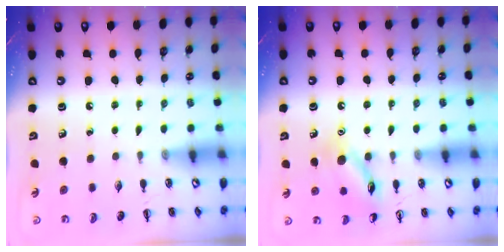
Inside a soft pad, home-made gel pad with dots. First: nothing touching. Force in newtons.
{"total": 11.7, "press": 11.7, "slide": 0.7}